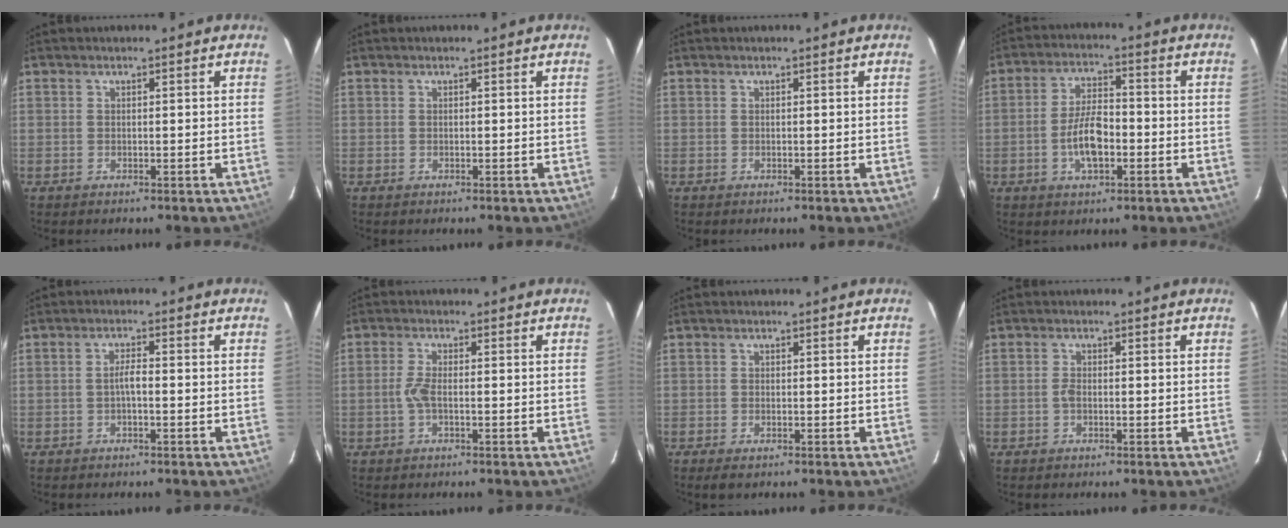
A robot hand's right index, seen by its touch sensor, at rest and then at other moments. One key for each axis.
{"total": 0.0}
{"total": 0.0}
{"total": 7.9, "fx": -2.4, "fy": 3.6, "fz": 6.6, "tx": -0.131, "ty": 0.006, "tz": -0.040}
{"total": 1.9, "fx": -0.7, "fy": 0.3, "fz": 1.8, "tx": -0.035, "ty": 0.007, "tz": -0.013}
{"total": 2.8, "fx": -0.8, "fy": 0.7, "fz": 2.6, "tx": -0.061, "ty": 0.002, "tz": -0.017}
{"total": 1.6, "fx": -1.1, "fy": 0.6, "fz": 0.9, "tx": -0.018, "ty": -0.005, "tz": -0.019}
{"total": 1.2, "fx": -0.5, "fy": 0.6, "fz": 0.9, "tx": -0.020, "ty": 0.003, "tz": -0.010}